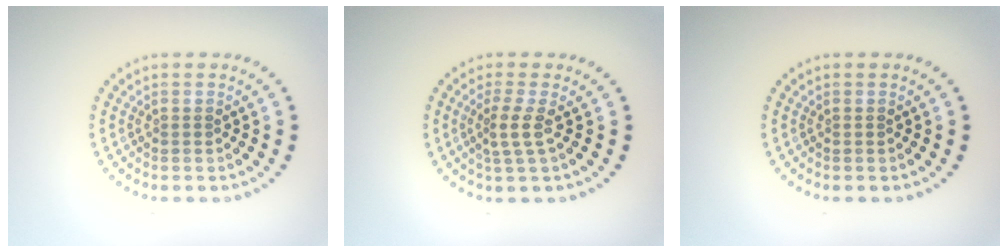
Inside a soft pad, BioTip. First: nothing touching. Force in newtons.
{"total": 2.1, "press": 1.5, "slide": 1.5}
{"total": 0.0}